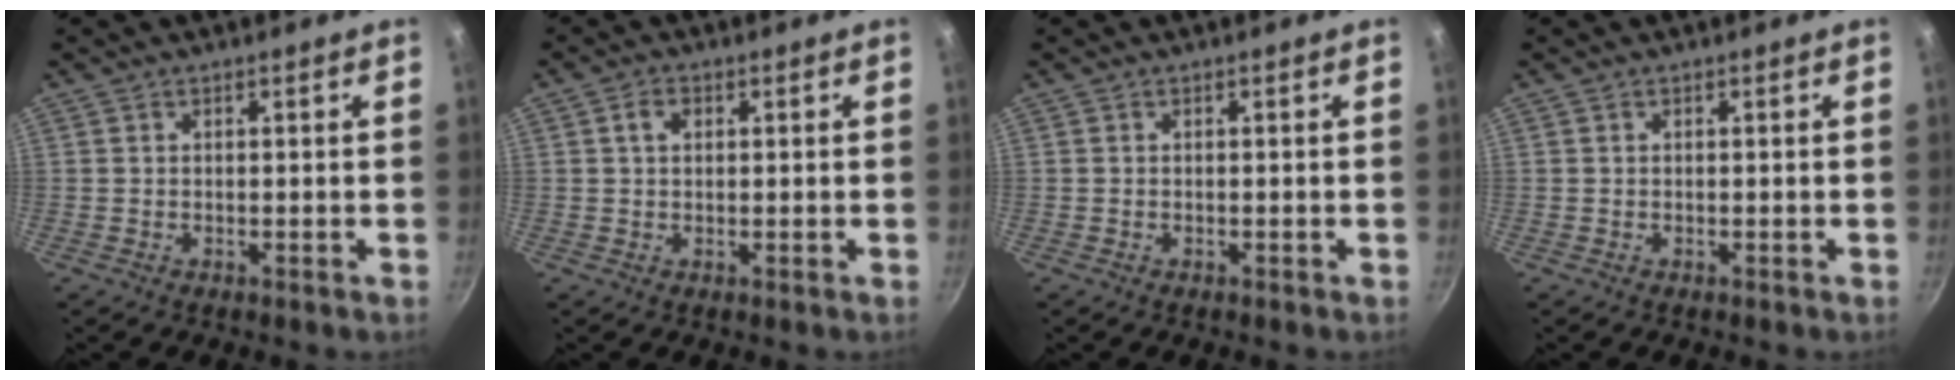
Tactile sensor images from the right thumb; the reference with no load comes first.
{"total": 2.6, "force": [0.7, 1.9, 1.6], "torque": [-0.020, 0.004, 0.009]}
{"total": 0.0}
{"total": 0.0}